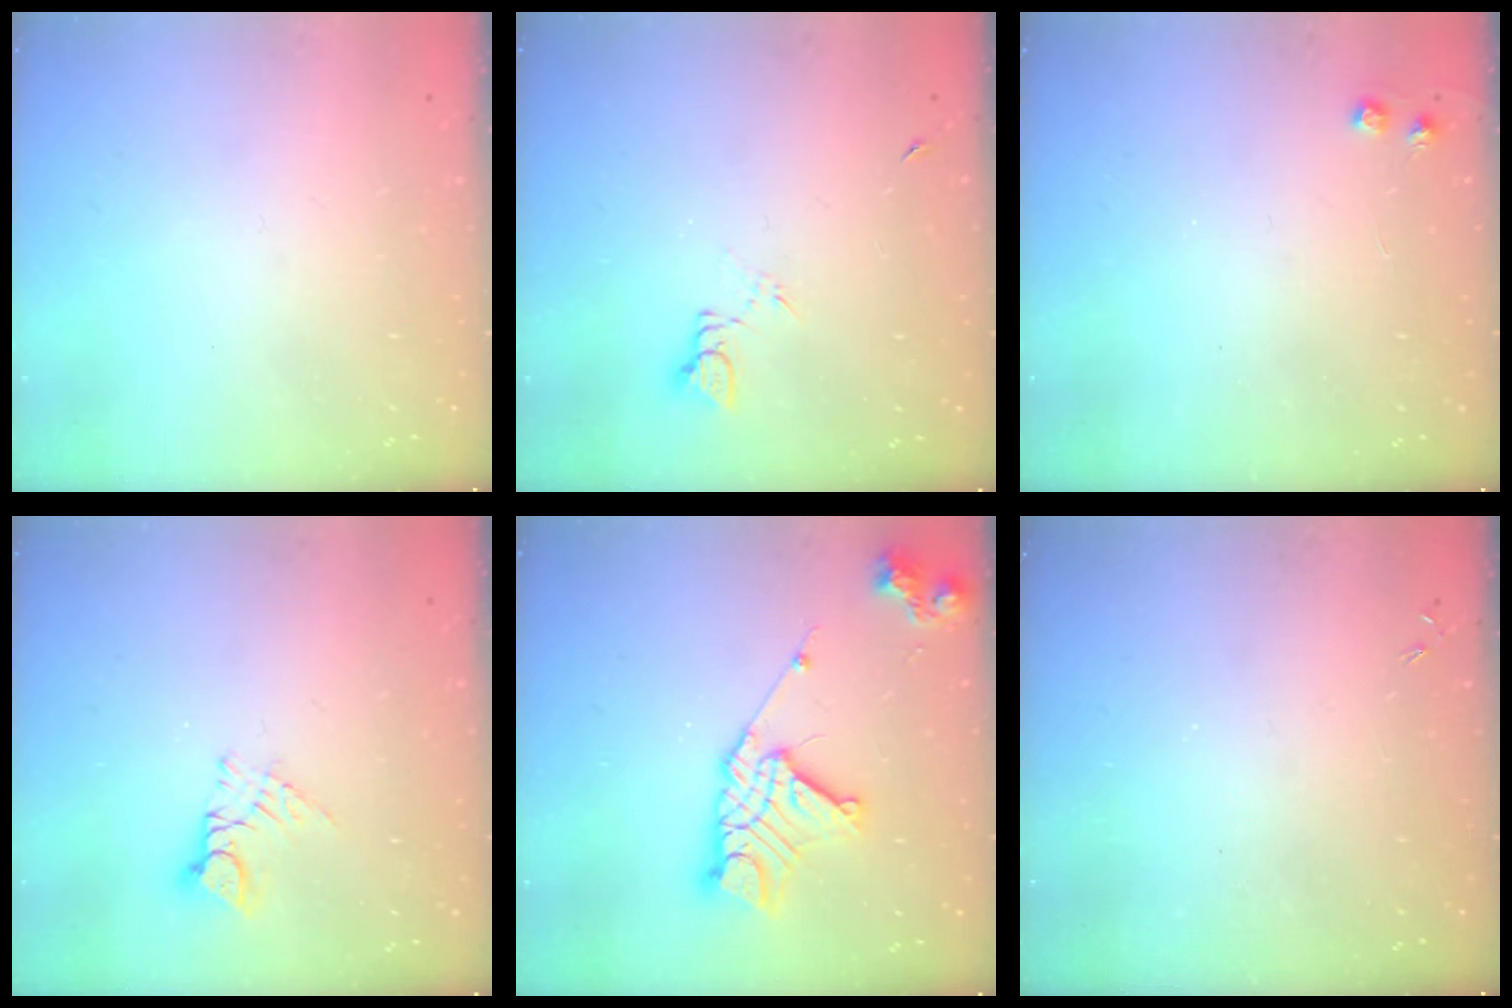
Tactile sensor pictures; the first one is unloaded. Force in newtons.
{"total": 4.2, "press": 4.2, "slide": 0.4}
{"total": 4.1, "press": 4.0, "slide": 0.5}
{"total": 6.5, "press": 6.5, "slide": 0.6}
{"total": 15.5, "press": 15.4, "slide": 1.3}
{"total": 0.0}